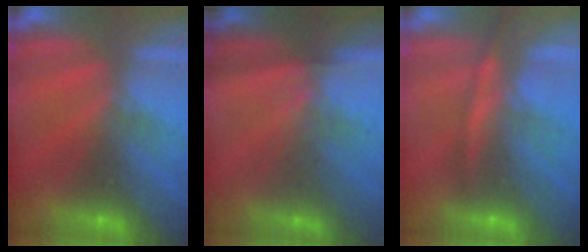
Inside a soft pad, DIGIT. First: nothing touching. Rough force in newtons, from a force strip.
{"total": 1.3}
{"total": 4.5}